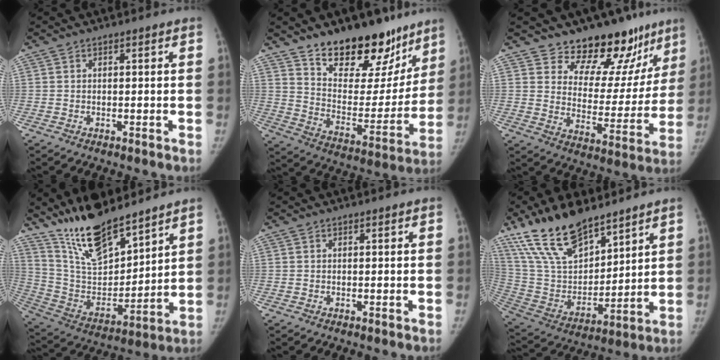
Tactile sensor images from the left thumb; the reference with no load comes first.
{"total": 23.1, "force": [16.5, 11.4, 11.6], "torque": [-0.118, -0.098, 0.259]}
{"total": 16.9, "force": [13.6, 7.9, 6.1], "torque": [-0.016, -0.111, 0.185]}
{"total": 17.7, "force": [14.1, 5.5, 9.2], "torque": [-0.125, -0.086, 0.271]}
{"total": 0.0}
{"total": 19.6, "force": [14.5, 8.0, 10.6], "torque": [-0.162, -0.065, 0.282]}